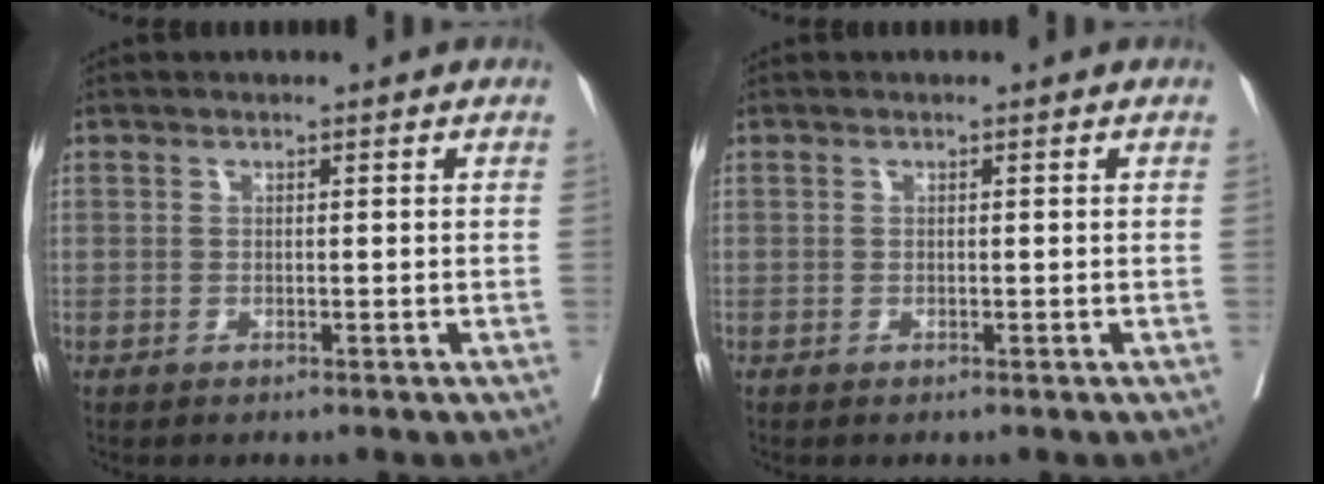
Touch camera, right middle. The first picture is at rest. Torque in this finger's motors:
{"motor_torque": [0.06, -0.03, 0.03, 0.01]}